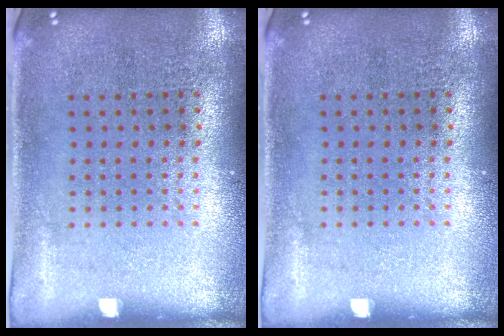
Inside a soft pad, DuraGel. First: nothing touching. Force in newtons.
{"total": 0.0}